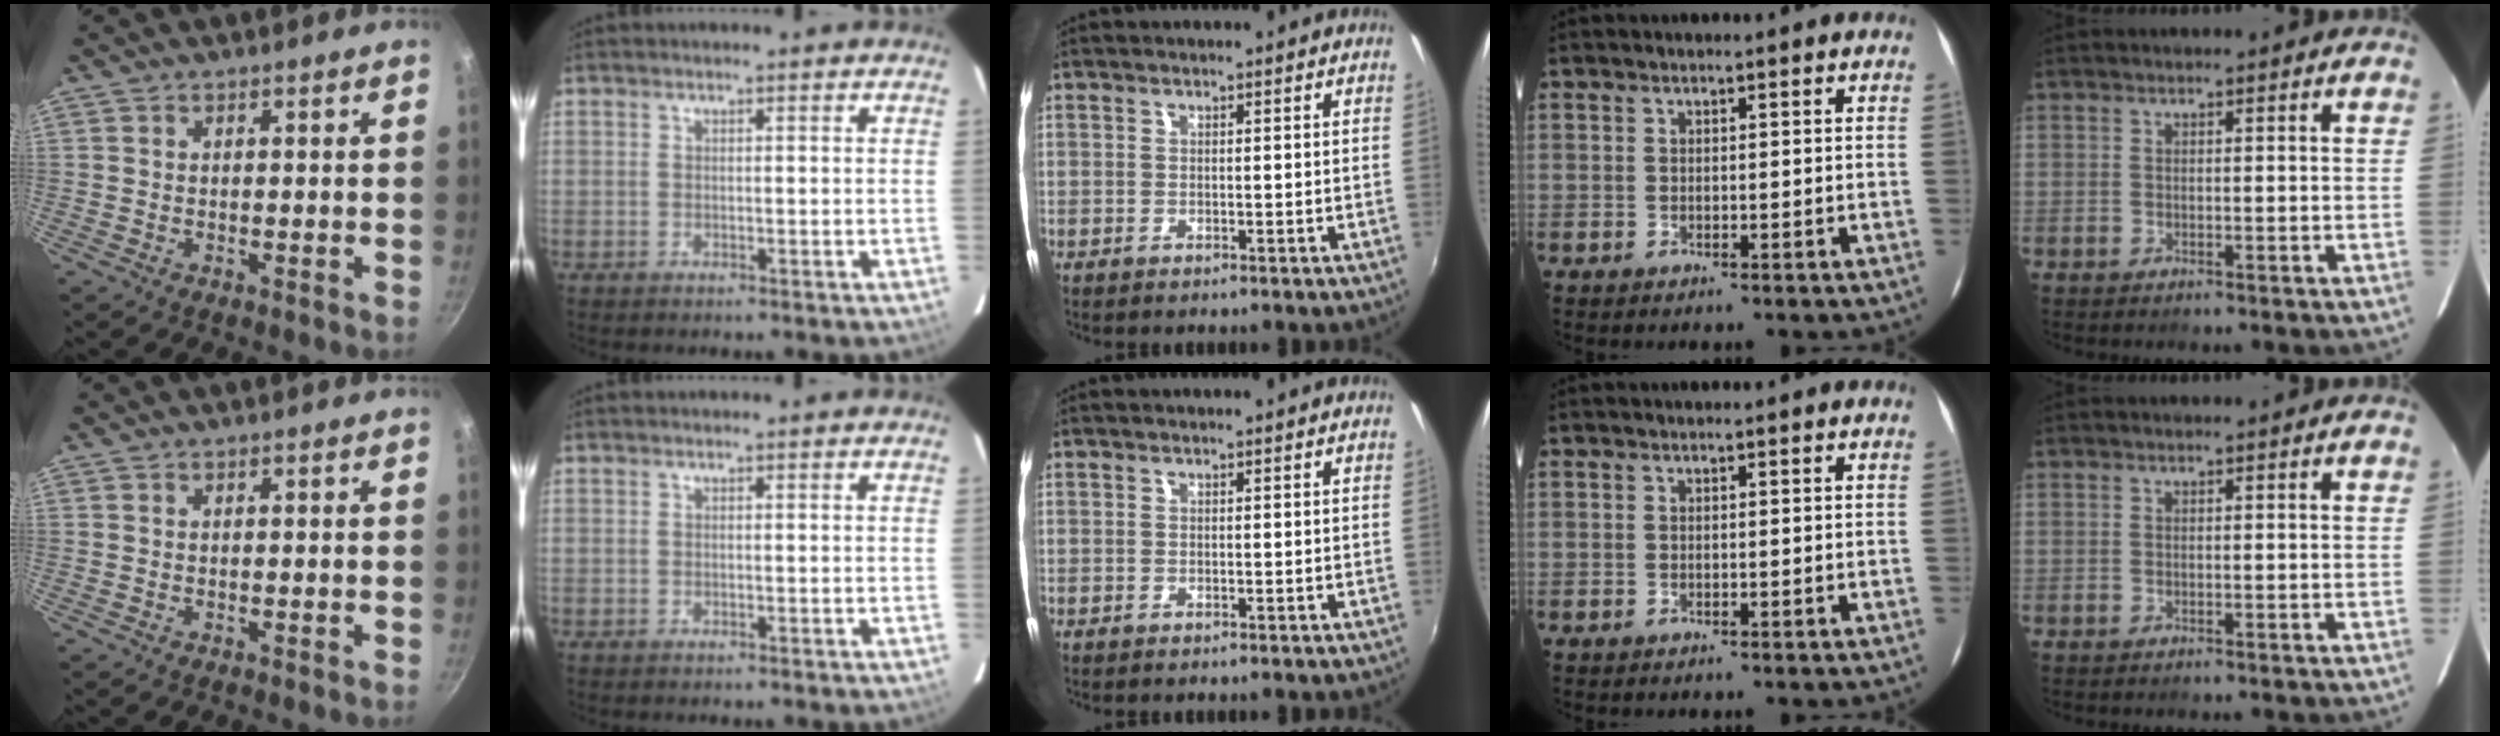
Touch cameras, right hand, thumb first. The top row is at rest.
{}